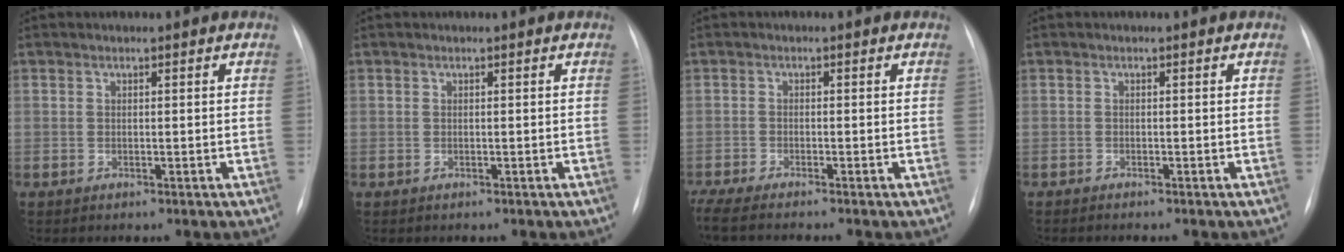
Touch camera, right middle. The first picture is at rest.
{"total": 0.0}
{"total": 6.9, "force": [-5.9, -0.1, 3.5], "torque": [-0.056, -0.023, -0.098]}
{"total": 1.6, "force": [-1.4, 0.0, 0.8], "torque": [-0.016, -0.005, -0.015]}